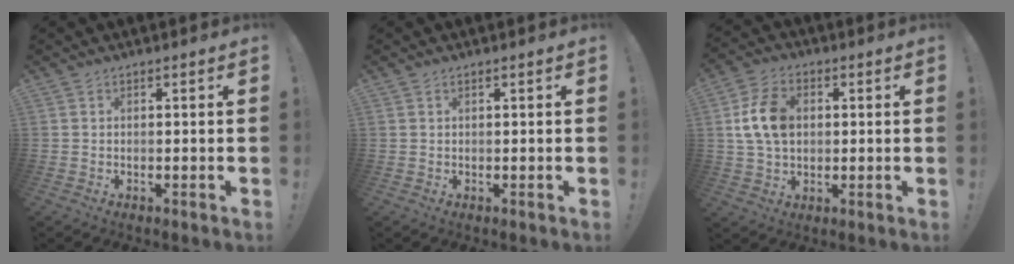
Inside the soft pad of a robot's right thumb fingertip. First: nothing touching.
{"total": 0.5, "force": [0.4, 0.2, 0.3], "torque": [-0.012, 0.002, 0.010]}
{"total": 12.1, "force": [1.9, 8.6, 8.3], "torque": [-0.143, 0.005, 0.038]}